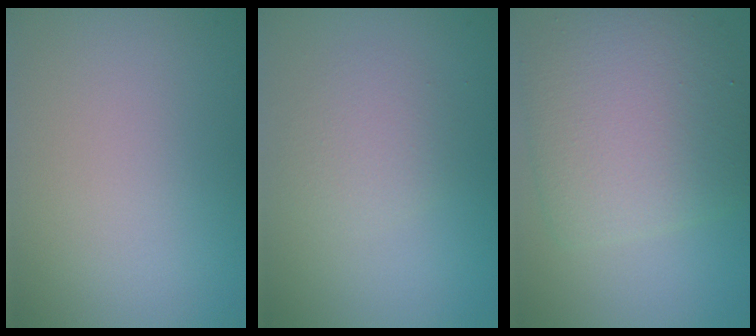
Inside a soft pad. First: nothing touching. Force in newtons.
{"total": 2.0, "press": 2.0, "slide": 0.2}
{"total": 7.5, "press": 7.5, "slide": 0.1}